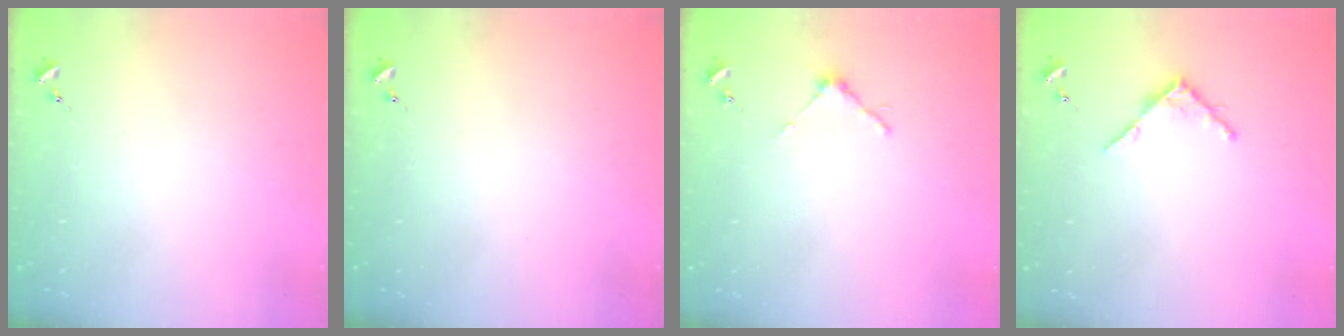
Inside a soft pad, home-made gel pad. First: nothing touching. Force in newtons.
{"total": 0.0}
{"total": 3.7, "press": 3.7, "slide": 0.3}
{"total": 4.9, "press": 4.9, "slide": 0.5}